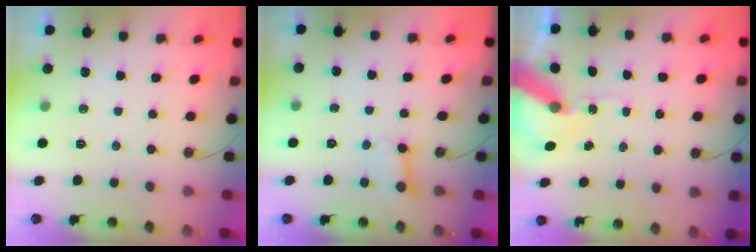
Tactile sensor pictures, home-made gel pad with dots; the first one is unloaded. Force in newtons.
{"total": 3.0, "press": 3.0, "slide": 0.5}
{"total": 11.6, "press": 11.4, "slide": 1.7}